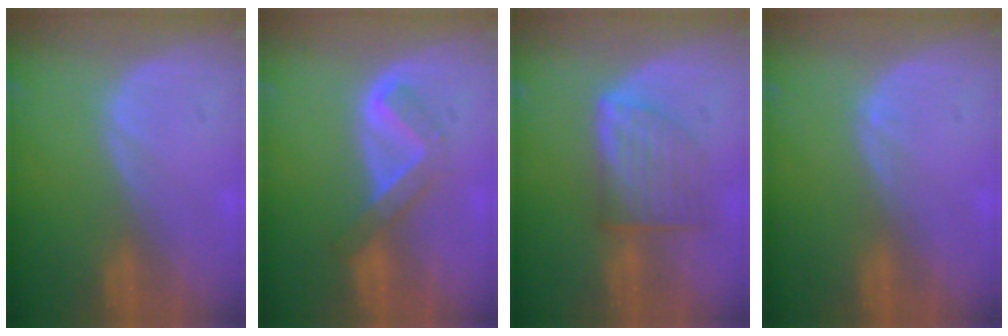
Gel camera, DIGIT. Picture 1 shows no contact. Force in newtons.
{"total": 5.3, "press": 4.6, "slide": 2.6}
{"total": 7.1, "press": 6.4, "slide": 2.9}
{"total": 0.8, "press": 0.7, "slide": 0.1}